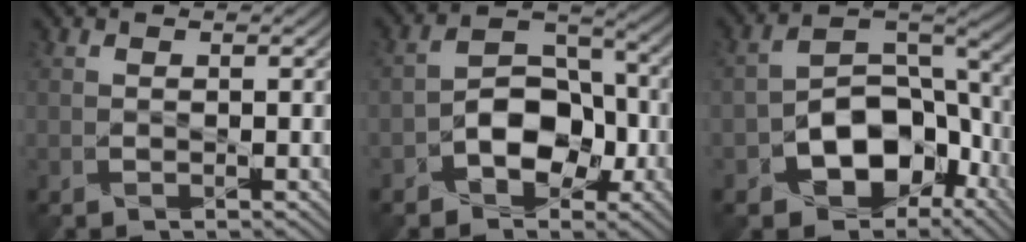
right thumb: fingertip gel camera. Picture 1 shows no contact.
{"total": 7.2, "force": [-2.7, 4.9, 4.4], "torque": [-0.065, 0.005, -0.054]}
{"total": 12.5, "force": [-5.7, 8.1, 7.7], "torque": [-0.139, -0.018, -0.107]}